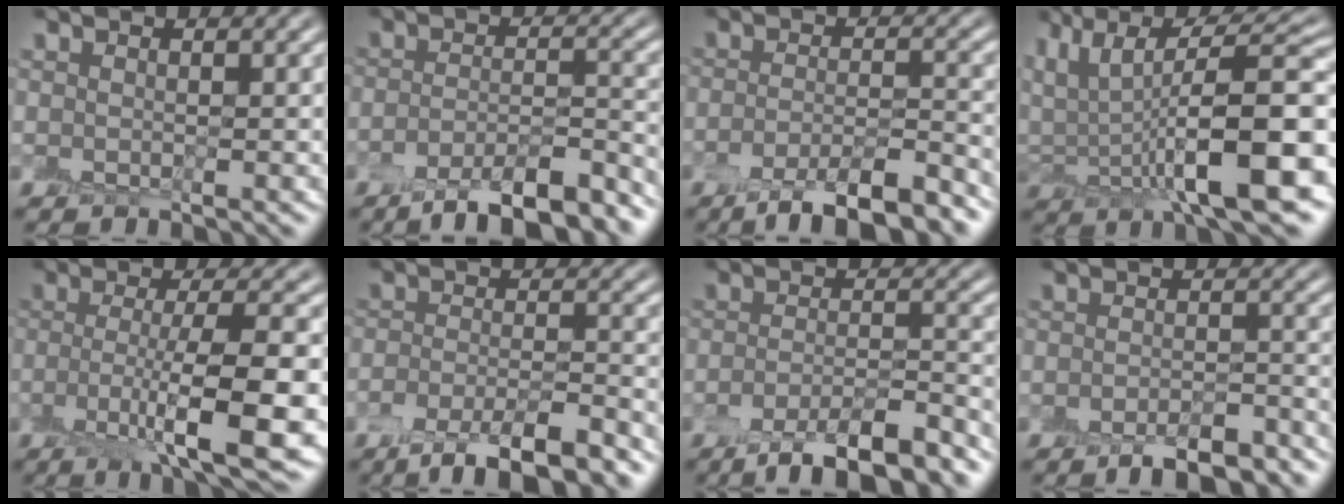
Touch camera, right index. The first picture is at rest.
{"total": 7.6, "force": [-5.9, 1.9, 4.5], "torque": [-0.065, -0.002, -0.095]}
{"total": 6.7, "force": [-5.0, 1.5, 4.2], "torque": [-0.063, -0.002, -0.084]}
{"total": 12.6, "force": [-0.2, 4.4, 11.8], "torque": [-0.180, 0.016, -0.007]}
{"total": 8.5, "force": [-2.6, 1.8, 7.9], "torque": [-0.120, -0.007, -0.046]}
{"total": 6.5, "force": [-5.0, 1.5, 3.8], "torque": [-0.062, -0.004, -0.089]}
{"total": 7.3, "force": [-5.5, 1.7, 4.4], "torque": [-0.066, -0.002, -0.092]}
{"total": 5.2, "force": [-4.3, 1.4, 2.7], "torque": [-0.040, -0.005, -0.062]}